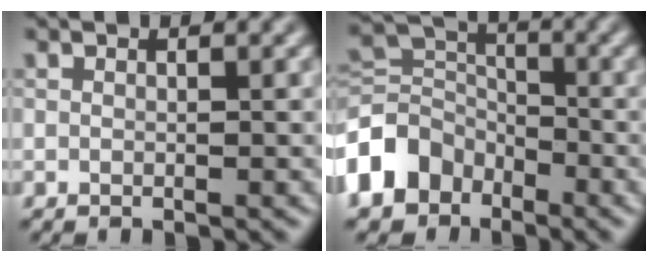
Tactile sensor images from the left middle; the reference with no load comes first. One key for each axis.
{"total": 6.3, "fx": -3.4, "fy": 4.7, "fz": 2.5, "tx": -0.051, "ty": 0.003, "tz": -0.082}